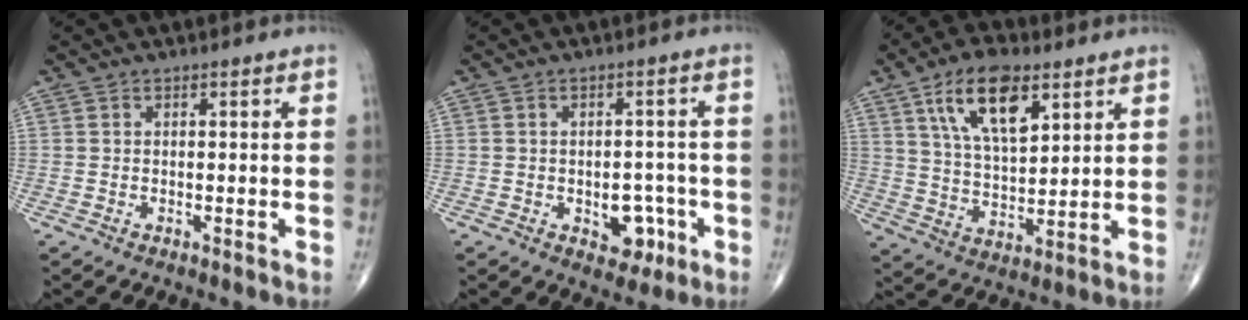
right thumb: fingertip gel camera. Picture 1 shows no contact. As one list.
[{"total": 6.2, "force": [-2.2, 4.1, 4.1], "torque": [-0.020, 0.017, -0.023]}, {"total": 13.9, "force": [6.8, 6.4, 10.3], "torque": [-0.163, -0.024, 0.126]}]